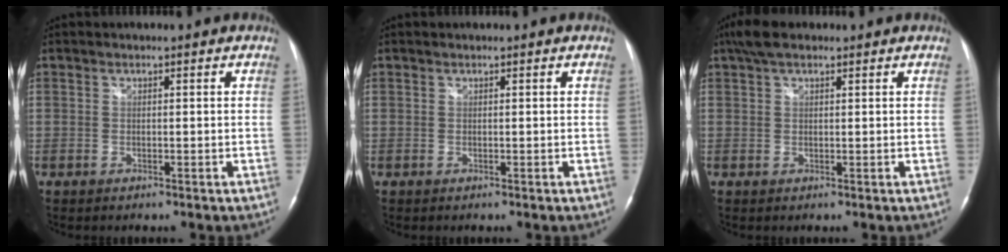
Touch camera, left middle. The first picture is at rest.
{"total": 0.0}
{"total": 4.2, "force": [3.0, 1.6, 2.5], "torque": [-0.058, 0.023, 0.059]}